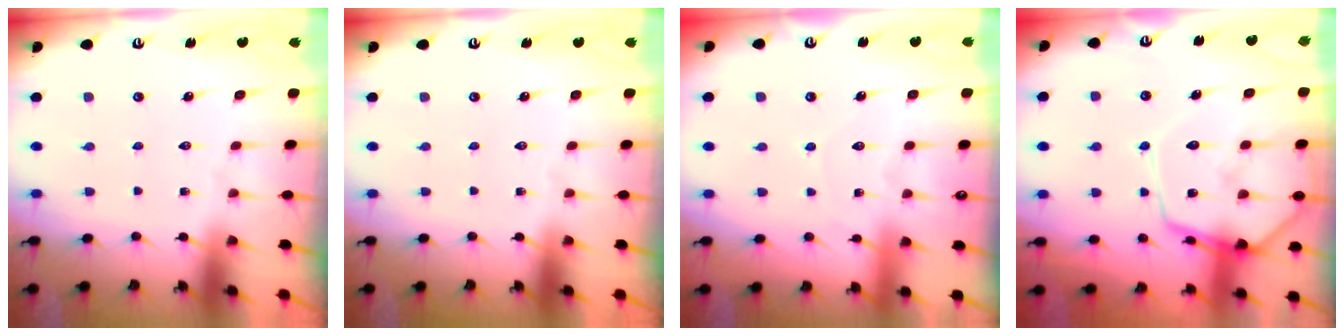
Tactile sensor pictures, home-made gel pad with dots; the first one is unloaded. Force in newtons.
{"total": 0.0}
{"total": 4.0, "press": 3.9, "slide": 0.5}
{"total": 15.3, "press": 15.2, "slide": 1.5}